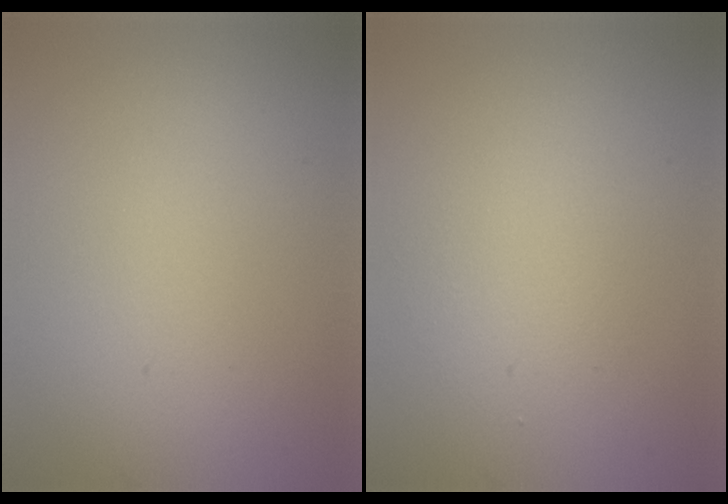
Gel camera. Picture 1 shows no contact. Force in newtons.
{"total": 2.4, "press": 2.4, "slide": 0.2}